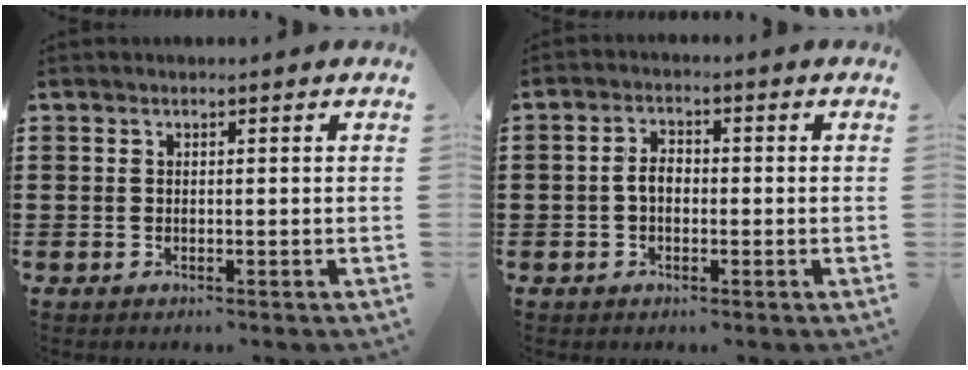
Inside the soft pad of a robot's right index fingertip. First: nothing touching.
{"total": 2.9, "force": [-0.5, 1.7, 2.2], "torque": [-0.050, 0.002, -0.013]}